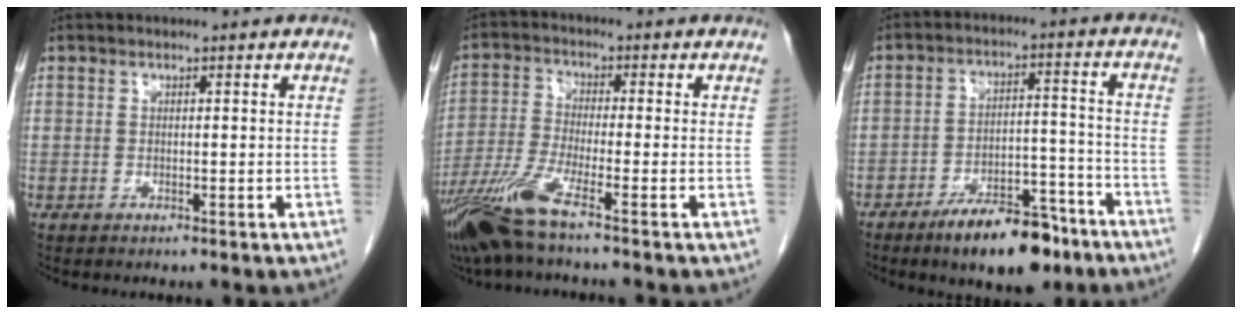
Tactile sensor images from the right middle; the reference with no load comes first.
{"total": 8.8, "force": [-5.9, -0.3, 6.5], "torque": [-0.143, -0.029, -0.118]}
{"total": 10.7, "force": [-7.6, 3.8, 6.5], "torque": [-0.093, 0.008, -0.121]}